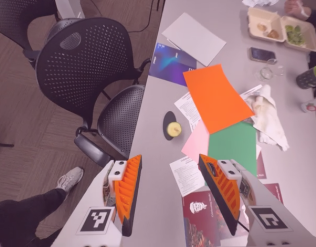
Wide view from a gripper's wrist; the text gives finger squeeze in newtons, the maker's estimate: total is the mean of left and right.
{"total": 0.0}